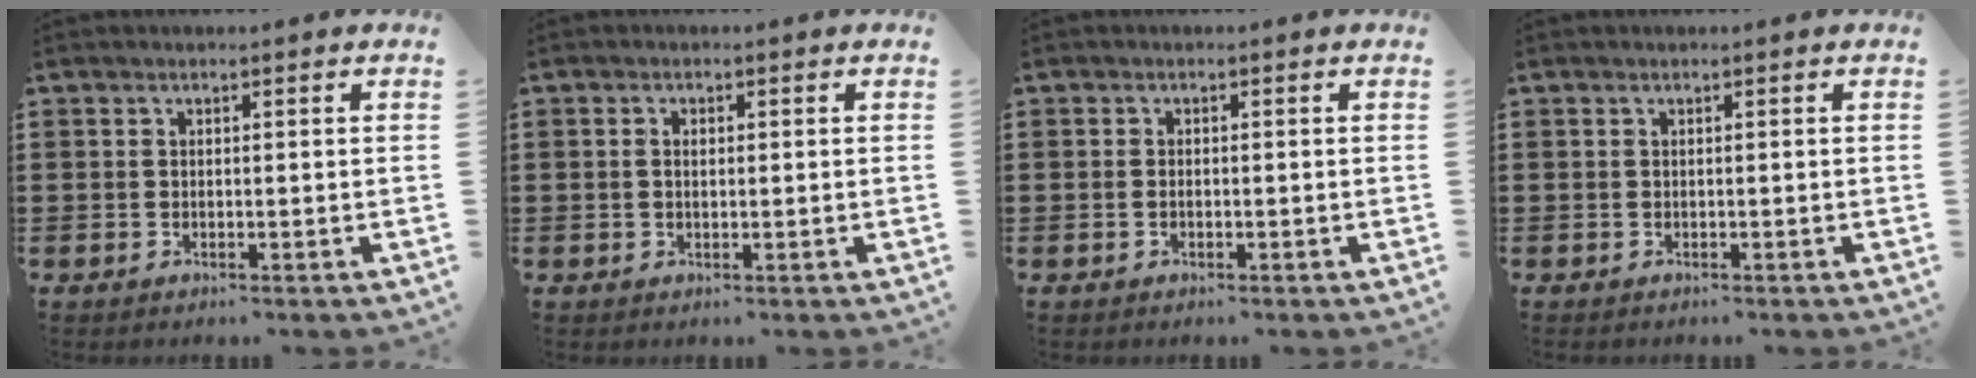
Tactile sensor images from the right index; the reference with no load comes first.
{"total": 1.1, "force": [0.1, 0.6, 0.9], "torque": [-0.020, 0.003, 0.001]}
{"total": 0.8, "force": [-0.2, 0.3, 0.7], "torque": [-0.016, -0.003, -0.003]}
{"total": 0.0}